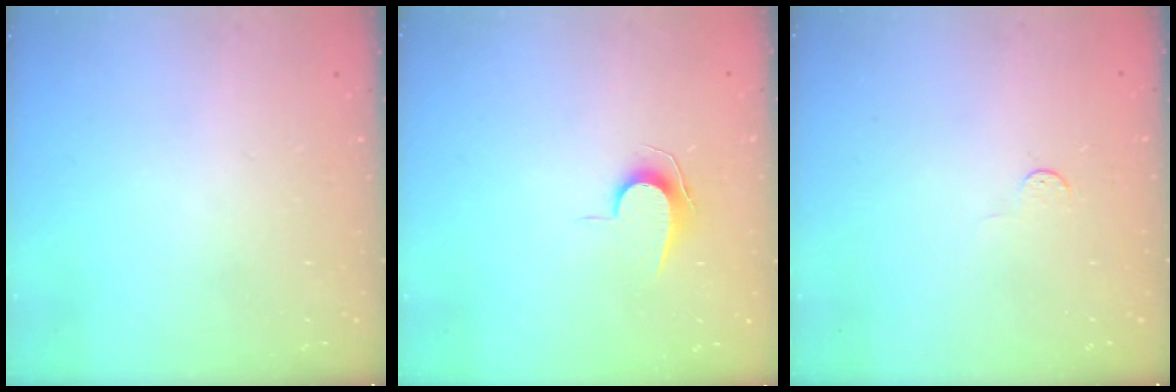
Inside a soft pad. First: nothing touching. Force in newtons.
{"total": 7.0, "press": 7.0, "slide": 0.6}
{"total": 2.8, "press": 2.8, "slide": 0.4}